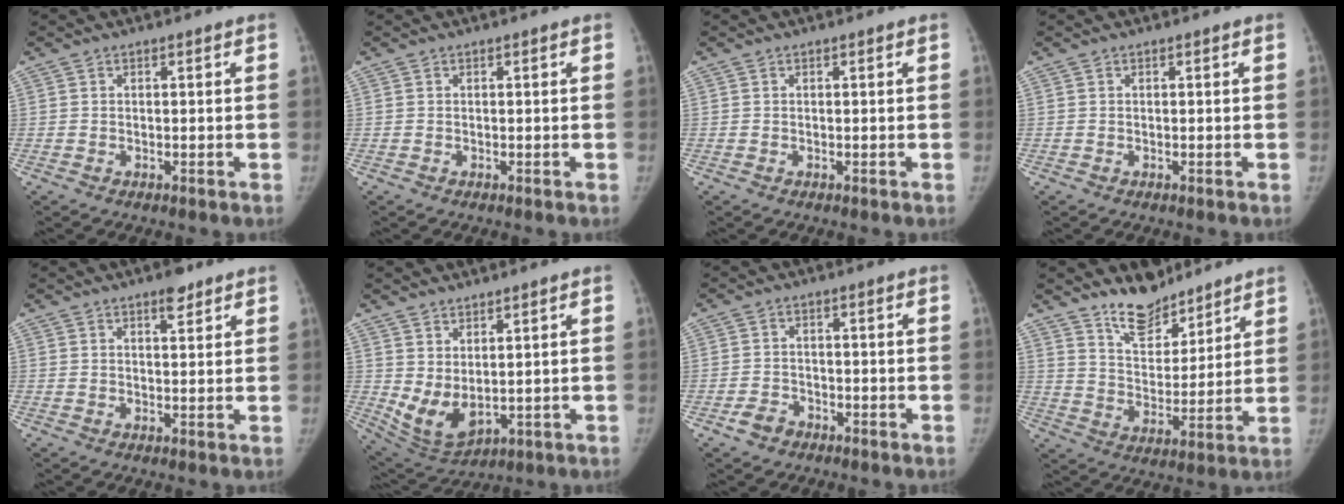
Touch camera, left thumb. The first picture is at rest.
{"total": 0.0}
{"total": 0.0}
{"total": 0.0}
{"total": 3.5, "force": [2.4, 1.3, 2.2], "torque": [-0.021, -0.013, 0.033]}
{"total": 8.1, "force": [1.9, 4.1, 6.8], "torque": [-0.122, -0.026, 0.058]}
{"total": 3.0, "force": [-1.9, 2.2, 0.9], "torque": [-0.012, 0.015, -0.030]}
{"total": 10.5, "force": [8.7, 4.6, 3.6], "torque": [-0.032, -0.068, 0.159]}